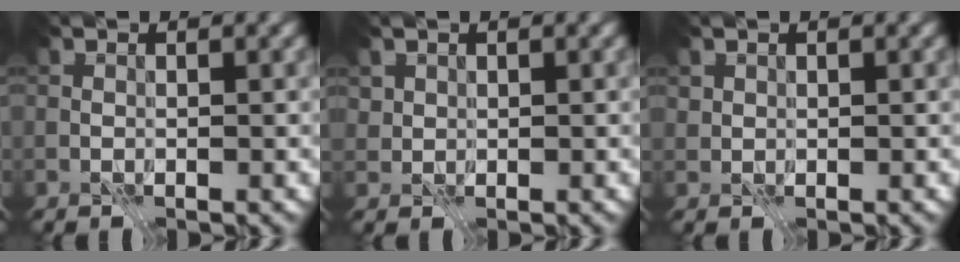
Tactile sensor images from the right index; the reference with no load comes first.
{"total": 1.2, "force": [0.8, 0.8, 0.2], "torque": [-0.005, -0.003, 0.020]}
{"total": 0.8, "force": [0.6, 0.5, 0.1], "torque": [-0.001, -0.001, 0.012]}